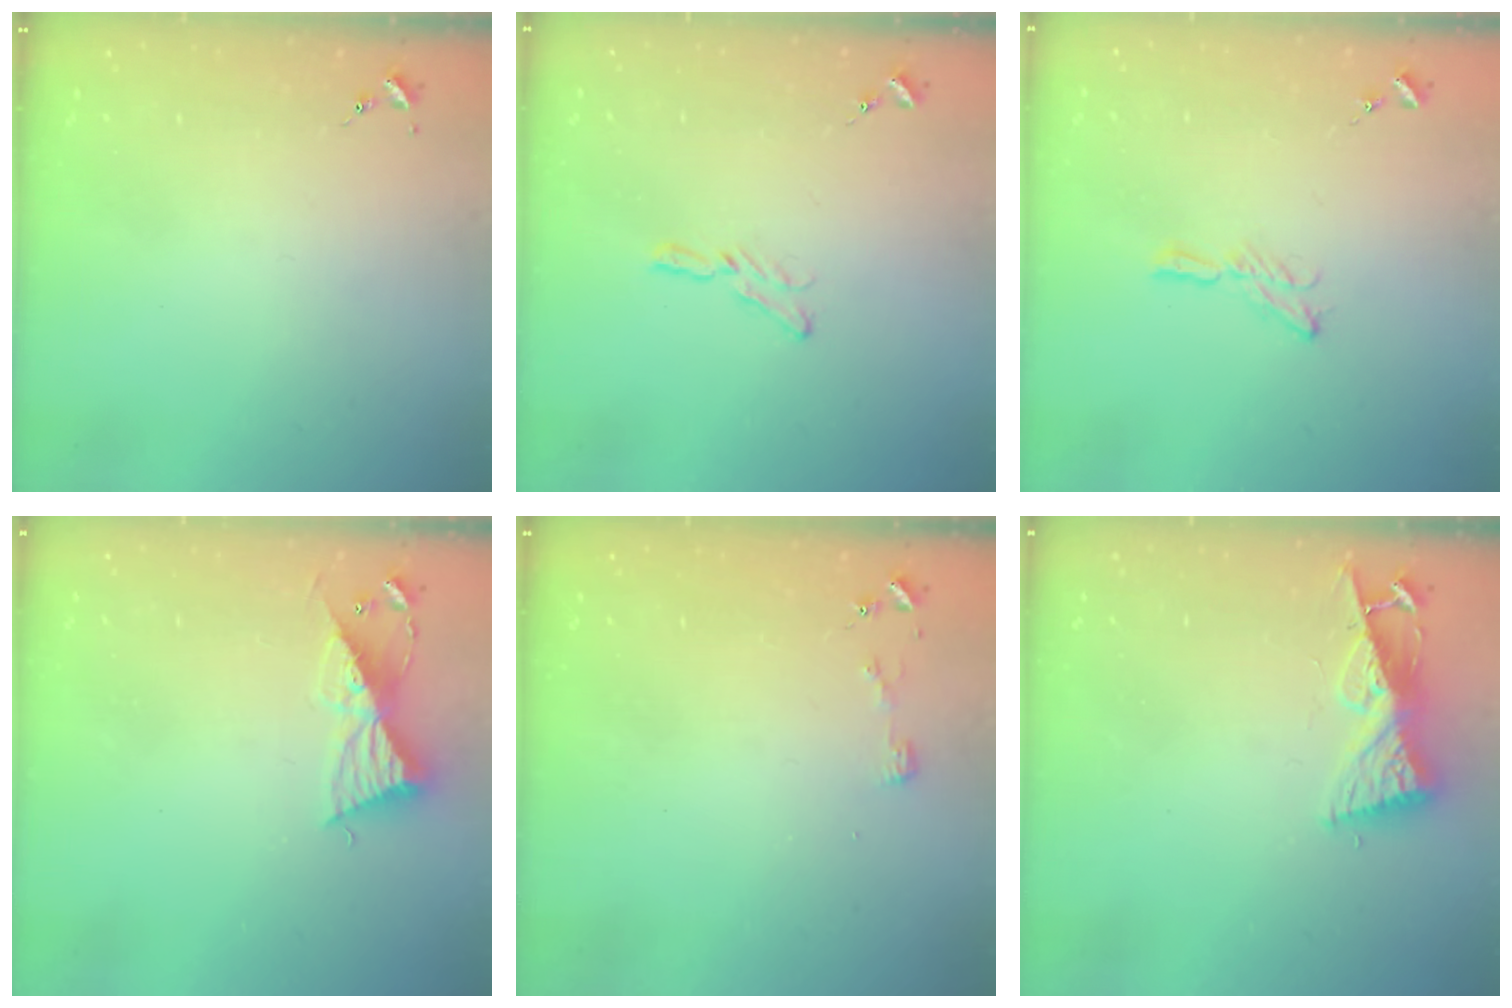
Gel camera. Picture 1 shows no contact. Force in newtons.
{"total": 5.6, "press": 5.6, "slide": 0.5}
{"total": 6.5, "press": 6.5, "slide": 0.3}
{"total": 9.3, "press": 9.3, "slide": 0.7}
{"total": 3.3, "press": 3.3, "slide": 0.4}
{"total": 8.2, "press": 8.2, "slide": 0.7}